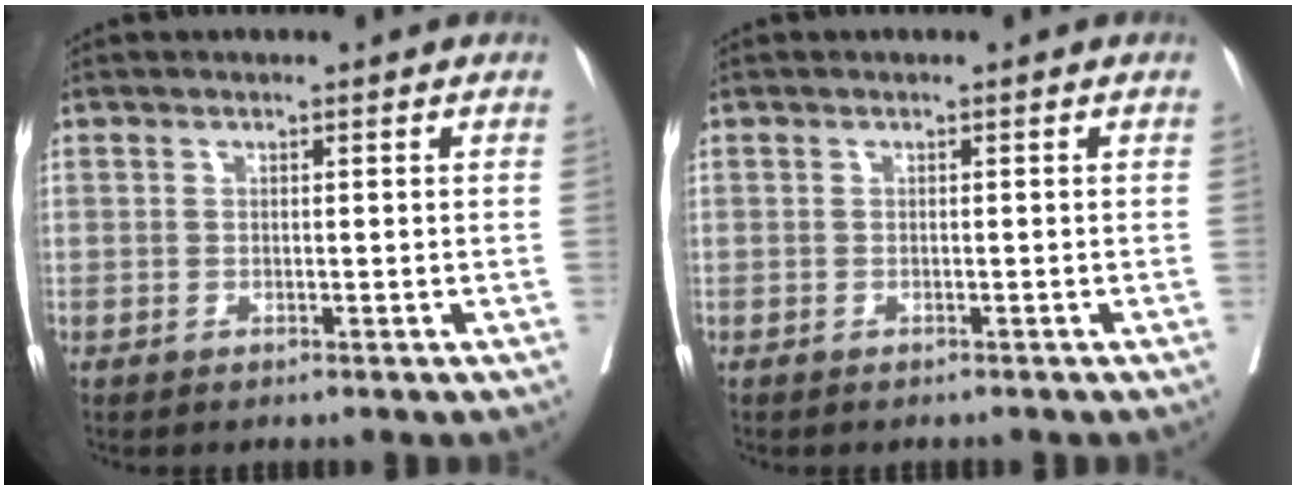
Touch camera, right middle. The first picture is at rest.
{"total": 0.9, "force": [-0.8, 0.2, 0.2], "torque": [-0.010, -0.002, -0.014]}